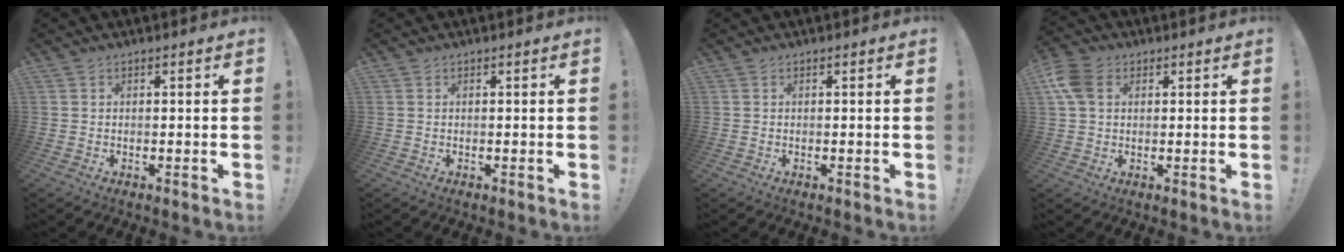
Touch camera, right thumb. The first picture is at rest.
{"total": 0.0}
{"total": 0.0}
{"total": 8.3, "force": [2.4, 5.9, 5.3], "torque": [-0.105, 0.003, 0.046]}